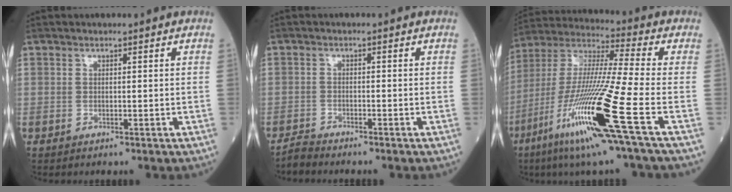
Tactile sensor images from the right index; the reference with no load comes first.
{"total": 1.9, "force": [-1.9, -0.1, -0.1], "torque": [0.003, -0.009, -0.038]}
{"total": 20.4, "force": [-8.4, -0.8, 18.5], "torque": [-0.401, -0.043, -0.168]}